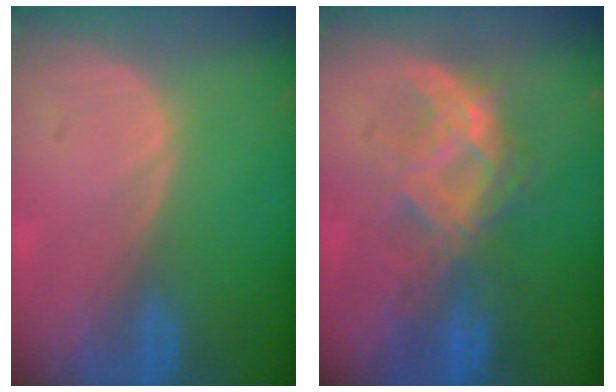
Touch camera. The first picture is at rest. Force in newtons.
{"total": 7.4, "press": 7.4, "slide": 0.2}